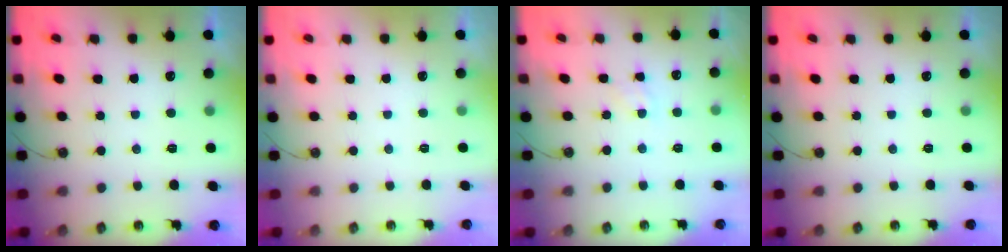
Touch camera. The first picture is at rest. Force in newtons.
{"total": 0.0}
{"total": 4.8, "press": 4.7, "slide": 0.7}
{"total": 0.0}